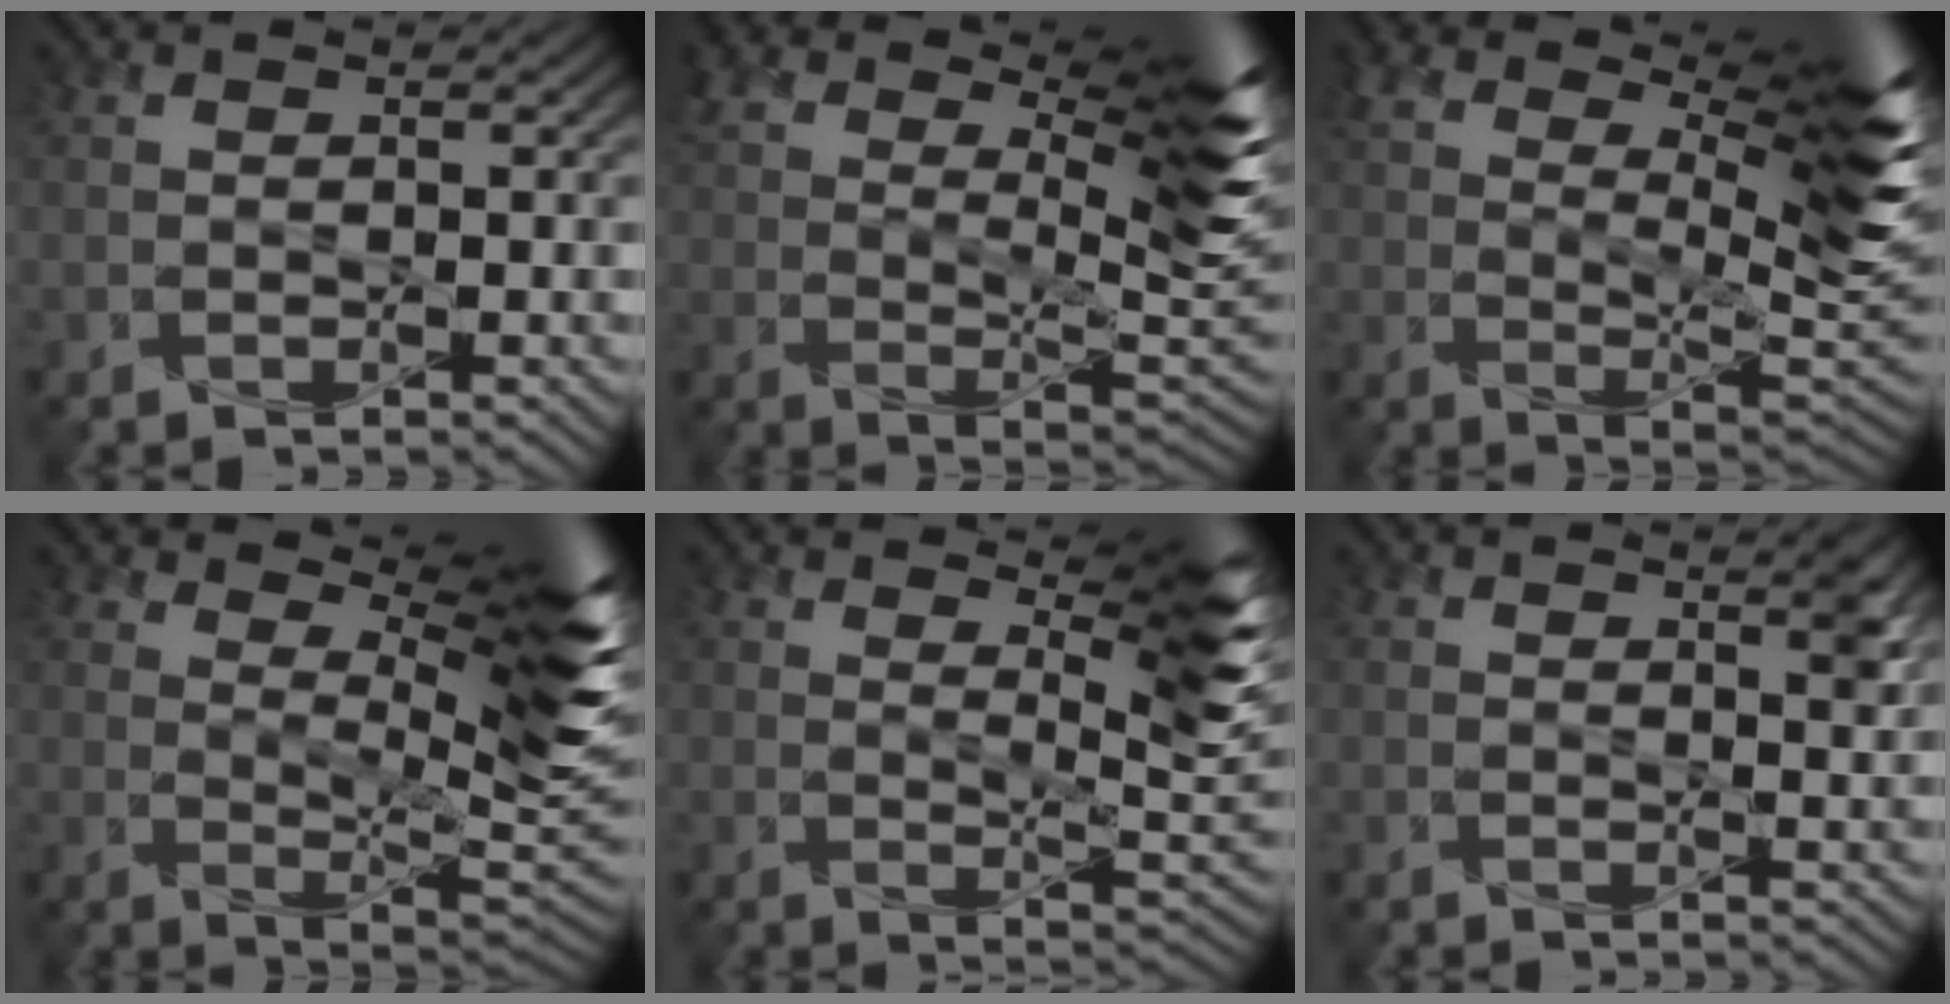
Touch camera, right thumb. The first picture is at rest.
{"total": 15.2, "force": [8.5, 5.0, 11.5], "torque": [-0.218, 0.006, 0.149]}
{"total": 13.7, "force": [7.1, 4.2, 11.0], "torque": [-0.202, 0.005, 0.127]}
{"total": 11.6, "force": [6.1, 3.0, 9.4], "torque": [-0.159, 0.001, 0.106]}
{"total": 10.3, "force": [6.1, 2.1, 8.1], "torque": [-0.136, 0.001, 0.101]}
{"total": 2.6, "force": [1.4, 0.6, 2.1], "torque": [-0.033, -0.003, 0.024]}